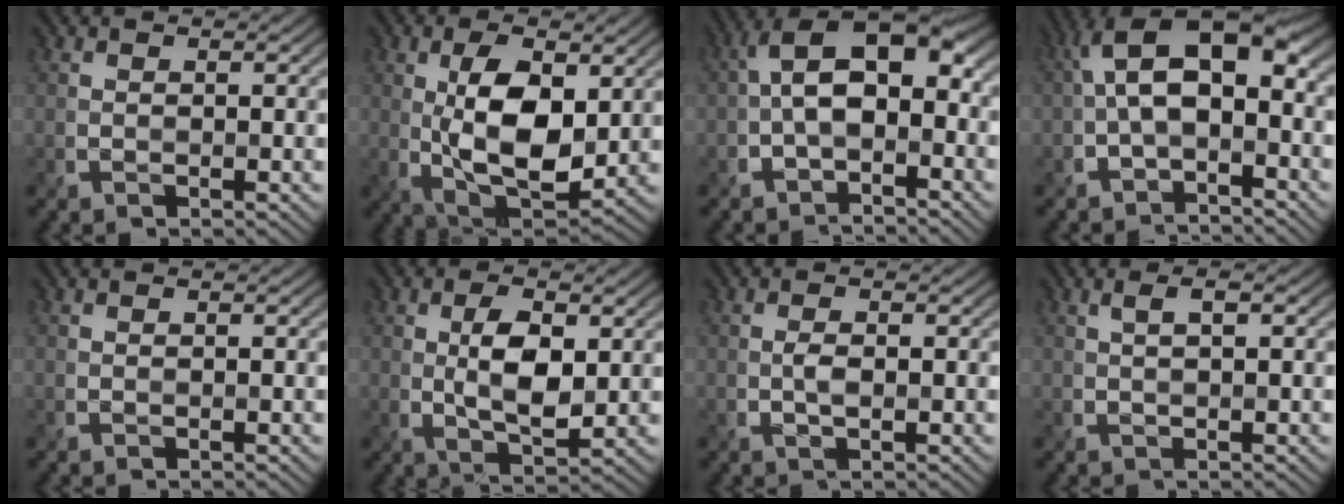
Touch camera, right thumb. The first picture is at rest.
{"total": 10.3, "force": [1.3, 5.2, 8.9], "torque": [-0.168, -0.006, 0.027]}
{"total": 9.1, "force": [-0.6, 5.0, 7.6], "torque": [-0.137, 0.018, -0.021]}
{"total": 9.9, "force": [-0.1, 5.1, 8.5], "torque": [-0.157, 0.015, -0.009]}
{"total": 0.0}
{"total": 6.0, "force": [0.7, 2.7, 5.3], "torque": [-0.096, -0.005, 0.014]}
{"total": 1.2, "force": [-0.3, 0.4, 1.1], "torque": [-0.024, 0.001, -0.006]}
{"total": 1.9, "force": [0.6, 0.3, 1.8], "torque": [-0.030, 0.002, 0.013]}